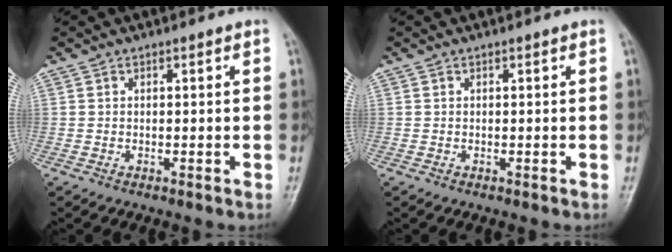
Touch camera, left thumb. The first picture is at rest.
{"total": 0.0}